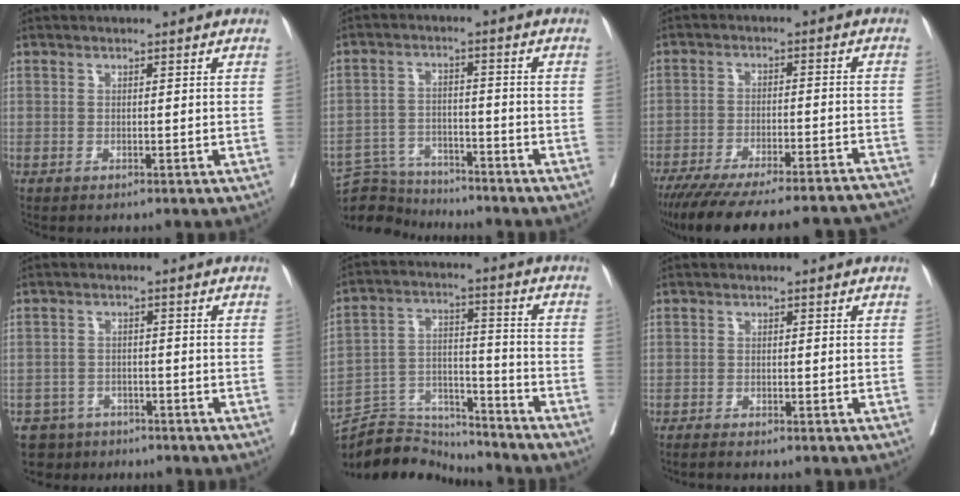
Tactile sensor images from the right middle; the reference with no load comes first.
{"total": 7.3, "force": [-7.1, 1.4, -0.5], "torque": [0.003, 0.011, -0.127]}
{"total": 27.5, "force": [-24.8, 3.5, 11.4], "torque": [-0.152, -0.035, -0.327]}
{"total": 5.0, "force": [-4.2, 2.6, -0.5], "torque": [0.011, 0.001, -0.075]}
{"total": 13.1, "force": [-13.1, 1.5, 0.3], "torque": [-0.003, 0.033, -0.225]}
{"total": 2.5, "force": [-2.2, -0.2, 1.1], "torque": [-0.015, -0.002, -0.032]}